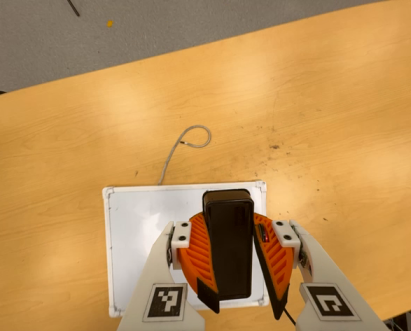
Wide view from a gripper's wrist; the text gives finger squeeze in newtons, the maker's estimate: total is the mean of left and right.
{"total": 10.2, "left": 10.0, "right": 10.4}